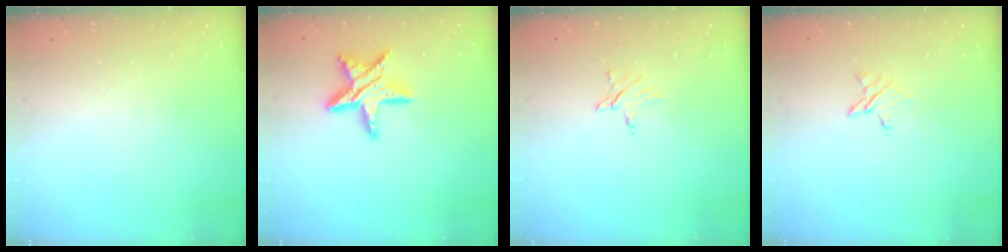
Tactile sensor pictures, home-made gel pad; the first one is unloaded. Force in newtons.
{"total": 14.6, "press": 14.5, "slide": 1.1}
{"total": 3.6, "press": 3.6, "slide": 0.2}
{"total": 3.5, "press": 3.5, "slide": 0.4}